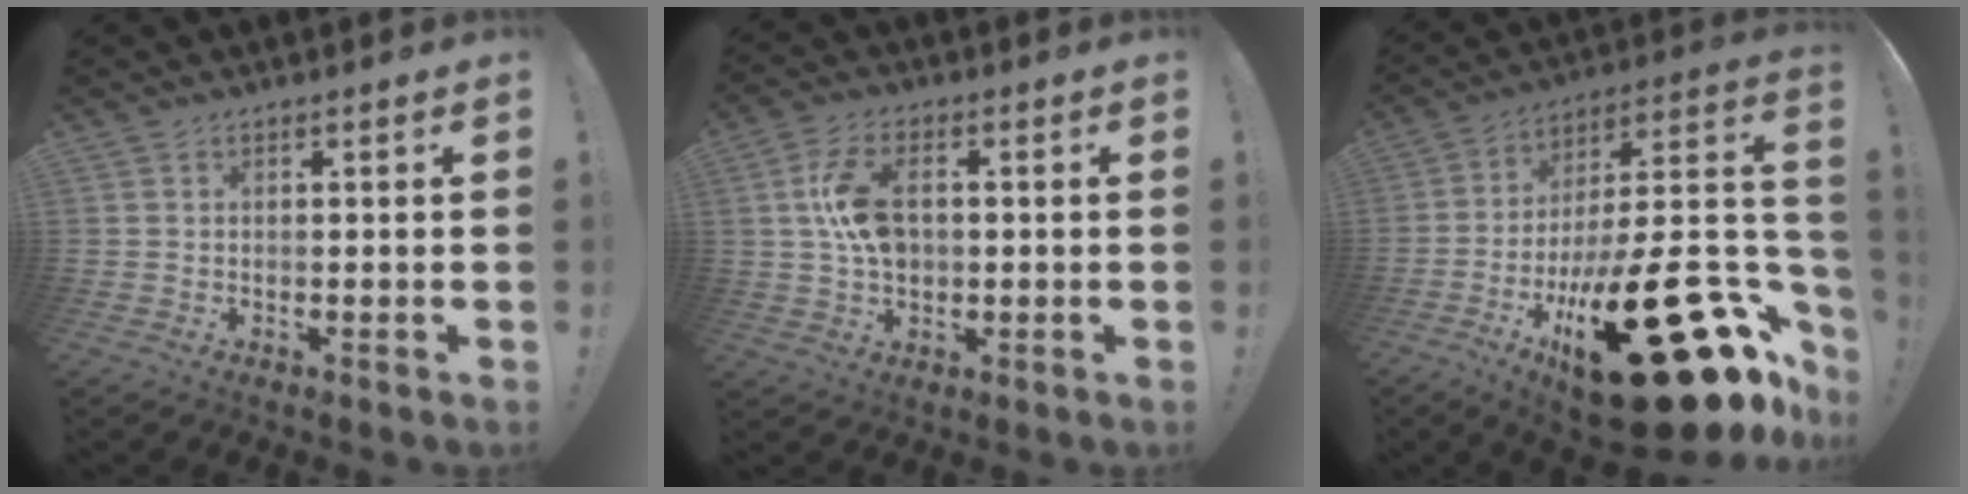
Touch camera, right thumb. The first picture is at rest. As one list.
[{"total": 11.1, "force": [0.8, 6.9, 8.6], "torque": [-0.147, 0.004, 0.016]}, {"total": 34.8, "force": [-13.9, 10.2, 30.2], "torque": [-0.395, 0.030, -0.194]}]